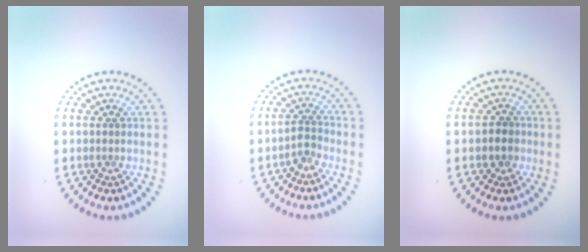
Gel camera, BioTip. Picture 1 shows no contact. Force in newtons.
{"total": 1.7, "press": 1.2, "slide": 1.2}
{"total": 1.5, "press": 1.3, "slide": 0.7}